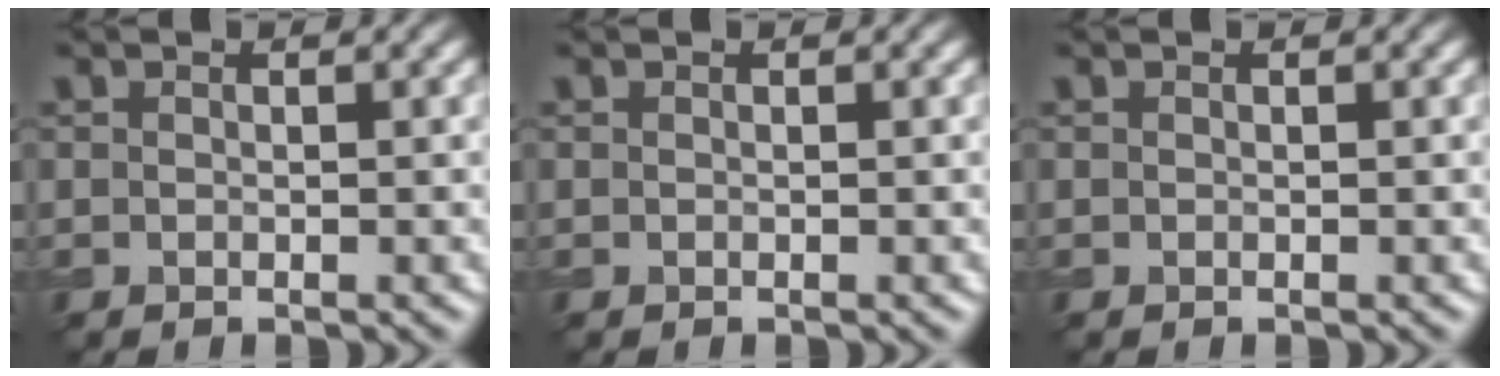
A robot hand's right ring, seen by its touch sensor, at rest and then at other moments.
{"total": 0.0}
{"total": 0.0}